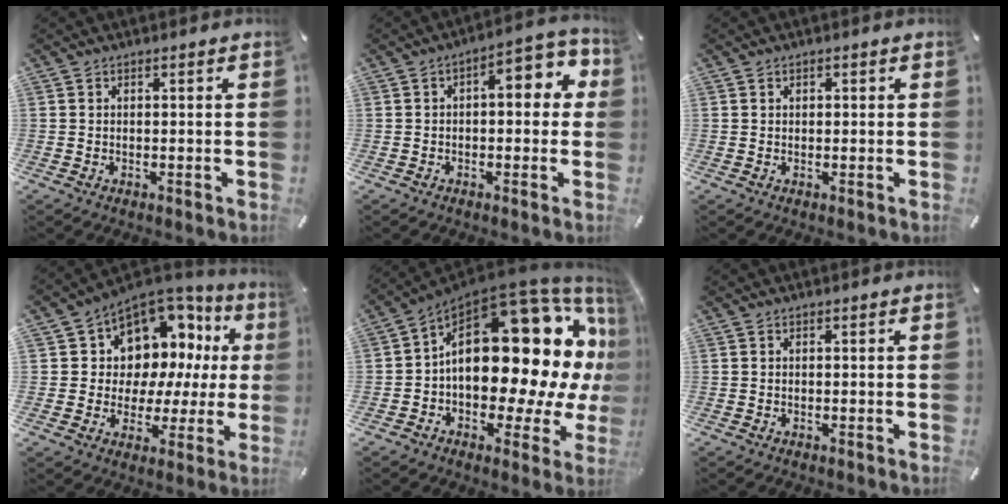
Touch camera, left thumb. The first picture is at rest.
{"total": 8.6, "force": [1.4, 4.3, 7.3], "torque": [-0.092, -0.012, 0.014]}
{"total": 0.7, "force": [0.2, 0.6, 0.2], "torque": [-0.004, 0.003, 0.003]}
{"total": 10.3, "force": [5.7, 8.0, 3.1], "torque": [-0.048, -0.074, 0.104]}
{"total": 28.5, "force": [4.5, 15.2, 23.7], "torque": [-0.344, -0.061, 0.086]}
{"total": 0.0}